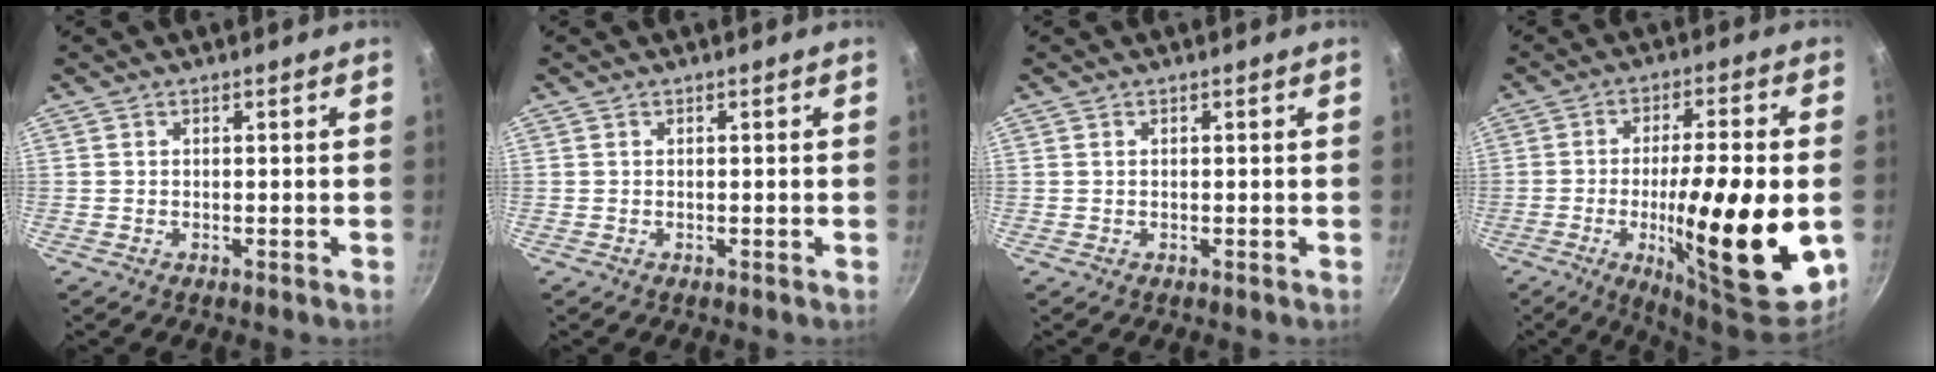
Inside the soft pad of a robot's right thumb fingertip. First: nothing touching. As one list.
[{"total": 0.0}, {"total": 0.0}, {"total": 23.8, "force": [-4.7, 6.2, 22.5], "torque": [-0.328, 0.006, -0.065]}]